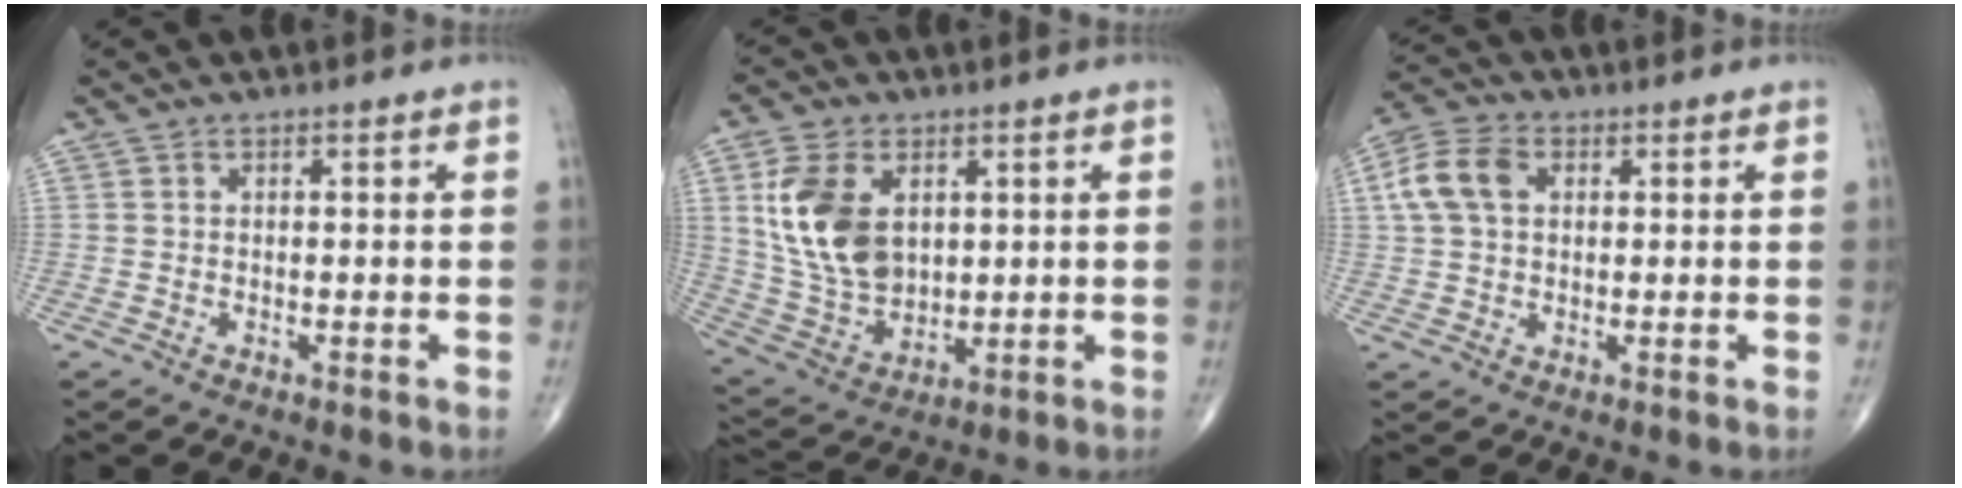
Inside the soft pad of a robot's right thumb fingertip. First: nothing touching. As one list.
[{"total": 14.8, "force": [3.7, 9.7, 10.6], "torque": [-0.194, -0.013, 0.084]}, {"total": 8.2, "force": [2.0, 5.7, 5.6], "torque": [-0.114, 0.016, 0.033]}]